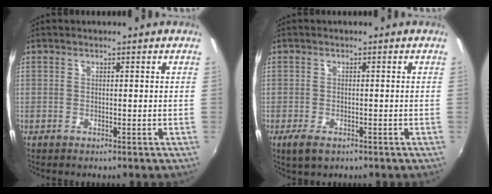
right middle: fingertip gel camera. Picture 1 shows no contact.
{"total": 3.4, "force": [-2.1, 1.5, 2.3], "torque": [-0.052, -0.011, -0.036]}